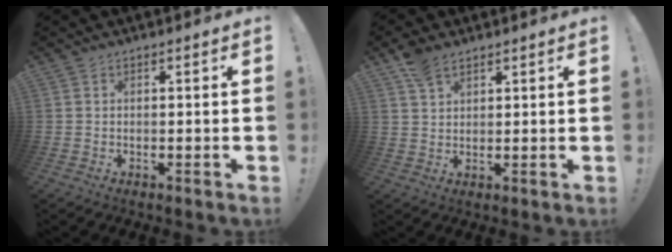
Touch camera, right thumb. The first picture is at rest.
{"total": 6.3, "force": [4.4, 3.1, 3.2], "torque": [-0.055, -0.016, 0.086]}